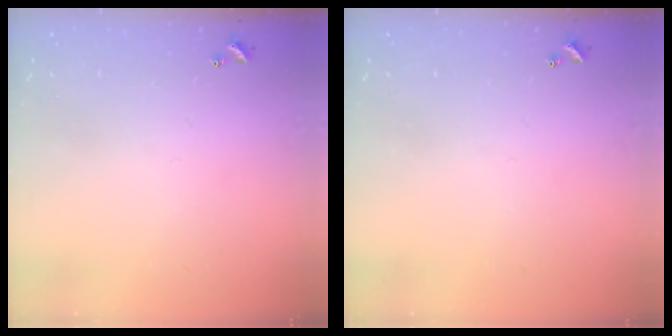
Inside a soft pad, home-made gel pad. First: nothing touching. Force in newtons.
{"total": 0.0}